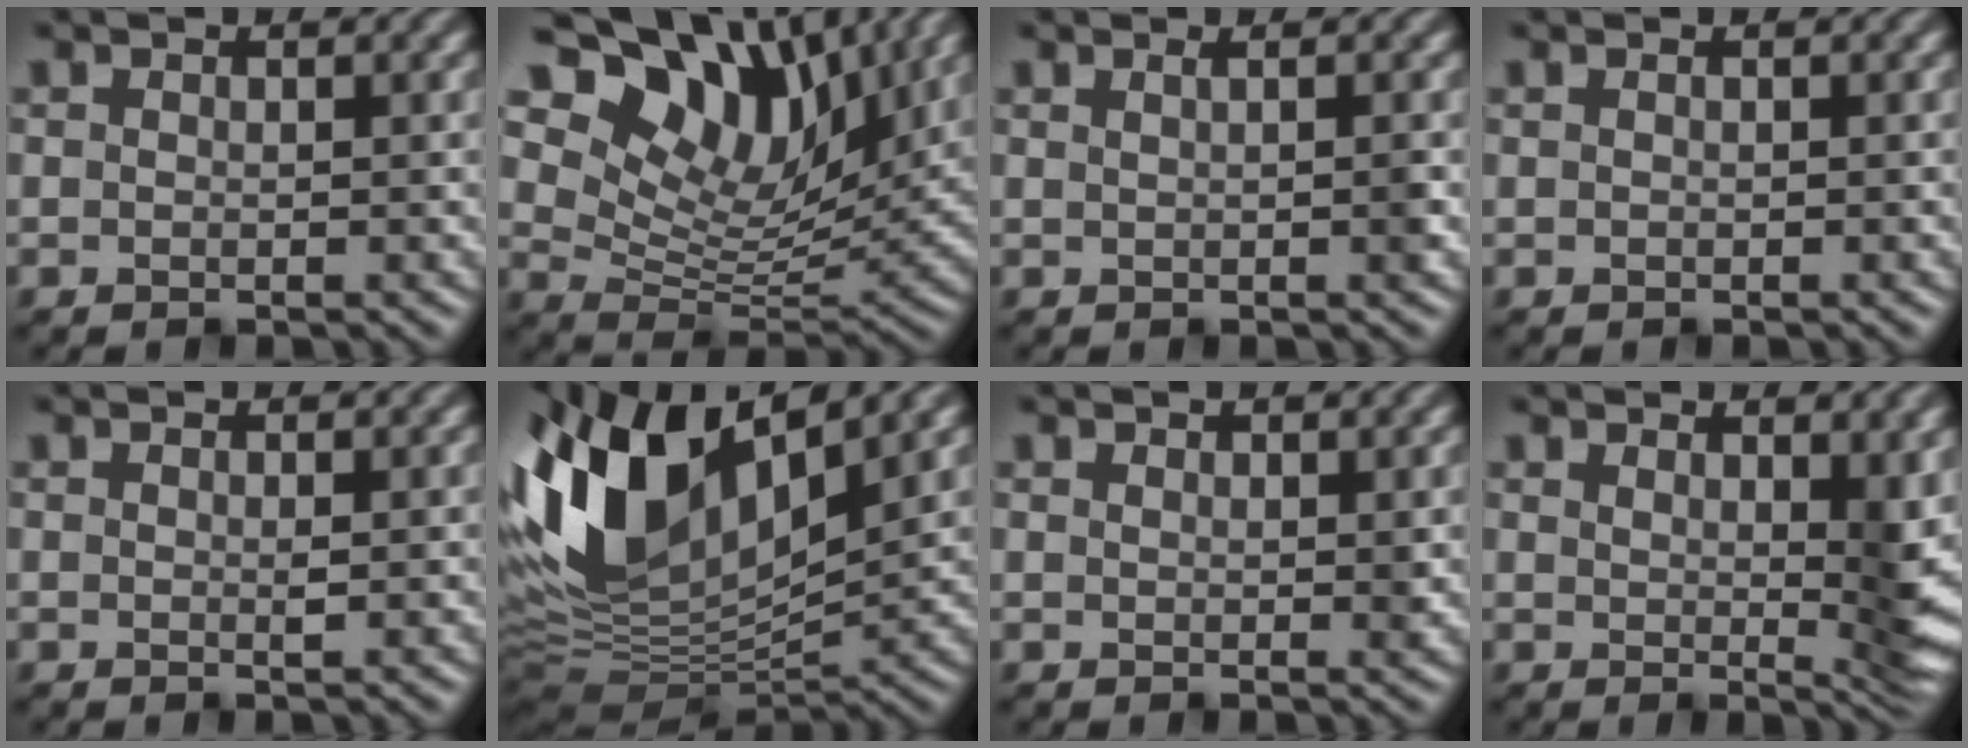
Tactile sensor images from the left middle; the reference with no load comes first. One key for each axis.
{"total": 12.1, "fx": 6.9, "fy": 7.0, "fz": 7.1, "tx": -0.136, "ty": 0.015, "tz": 0.119}
{"total": 1.8, "fx": 0.9, "fy": 0.7, "fz": 1.4, "tx": -0.007, "ty": -0.001, "tz": -0.003}
{"total": 0.0}
{"total": 0.5, "fx": 0.1, "fy": 0.0, "fz": 0.5, "tx": -0.009, "ty": -0.001, "tz": 0.001}
{"total": 12.9, "fx": 4.2, "fy": 6.7, "fz": 10.1, "tx": -0.211, "ty": 0.019, "tz": 0.070}
{"total": 1.3, "fx": 1.0, "fy": 0.4, "fz": 0.7, "tx": -0.004, "ty": -0.007, "tz": 0.018}
{"total": 6.9, "fx": 3.4, "fy": 2.0, "fz": 5.7, "tx": -0.068, "ty": 0.001, "tz": 0.060}